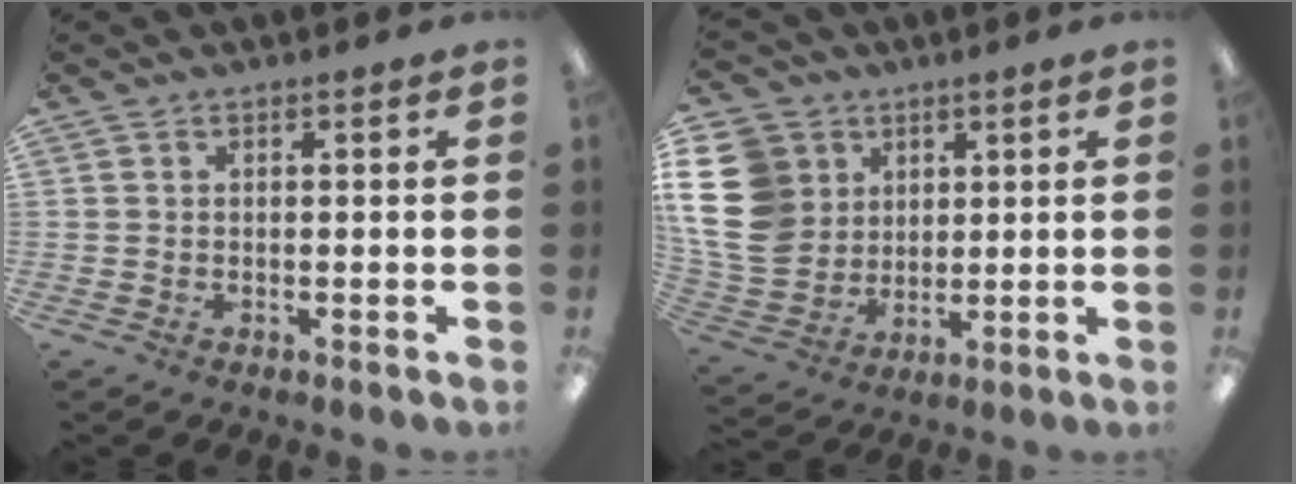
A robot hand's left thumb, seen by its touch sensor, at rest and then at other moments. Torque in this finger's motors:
{"motor_torque": [1.15, 1.09, 1.62, -1.15, 1.05]}